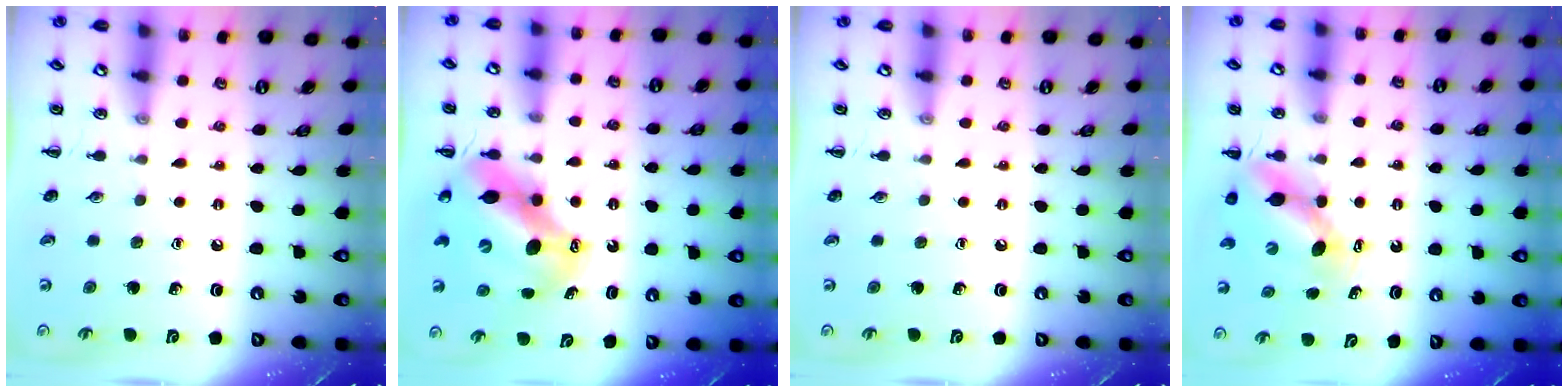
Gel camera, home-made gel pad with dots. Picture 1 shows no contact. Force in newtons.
{"total": 12.6, "press": 12.2, "slide": 3.0}
{"total": 0.0}
{"total": 6.2, "press": 6.2, "slide": 0.5}